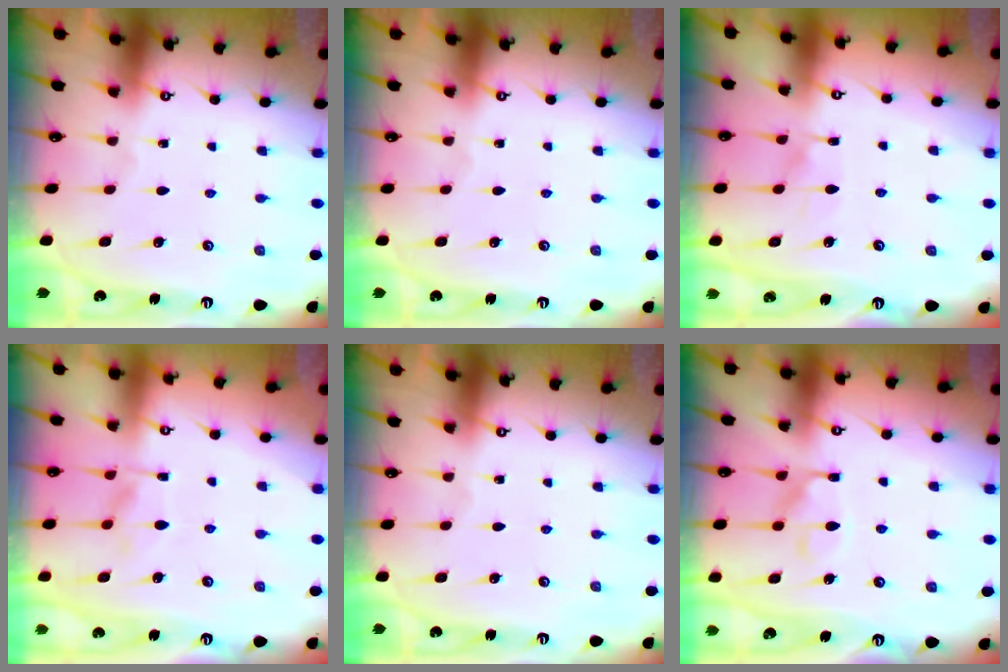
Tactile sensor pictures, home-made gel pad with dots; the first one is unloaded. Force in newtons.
{"total": 0.0}
{"total": 4.4, "press": 4.3, "slide": 0.4}
{"total": 5.7, "press": 5.7, "slide": 1.0}
{"total": 0.0}
{"total": 10.0, "press": 10.0, "slide": 1.0}